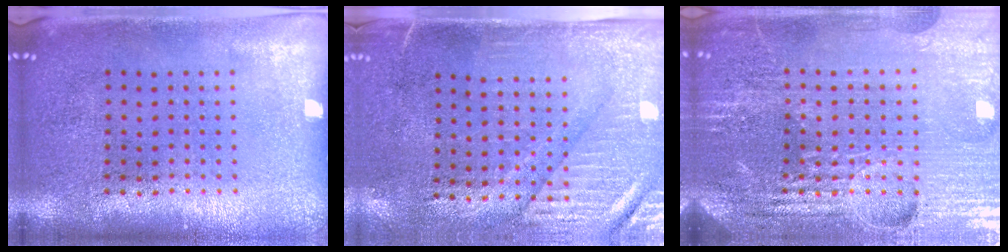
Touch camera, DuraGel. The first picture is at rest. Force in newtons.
{"total": 3.0, "press": 2.6, "slide": 1.5}
{"total": 5.6, "press": 5.1, "slide": 2.4}